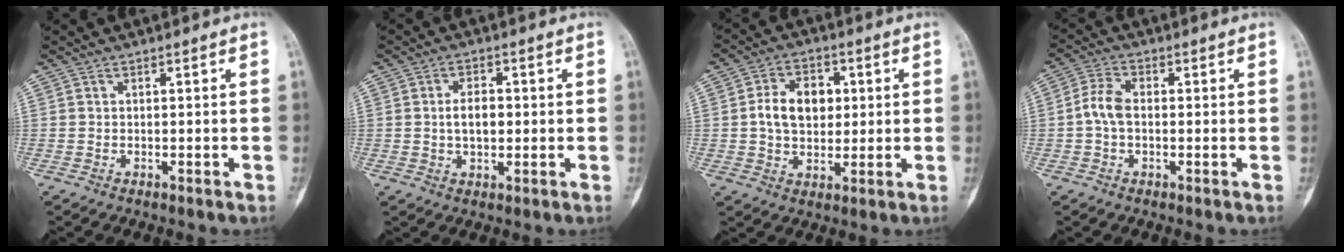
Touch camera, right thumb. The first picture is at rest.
{"total": 4.8, "force": [0.1, 3.0, 3.8], "torque": [-0.056, 0.008, -0.001]}
{"total": 9.6, "force": [1.2, 7.0, 6.6], "torque": [-0.080, 0.010, 0.018]}
{"total": 4.6, "force": [-0.4, 2.8, 3.6], "torque": [-0.068, 0.018, -0.017]}